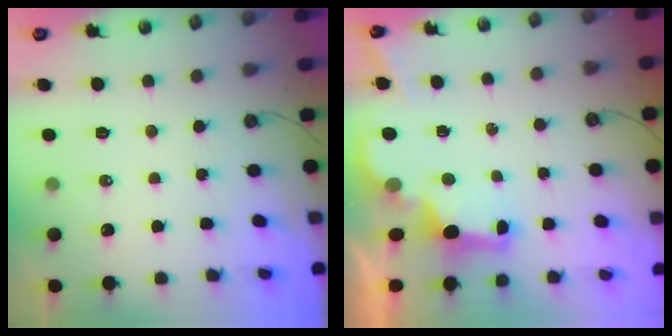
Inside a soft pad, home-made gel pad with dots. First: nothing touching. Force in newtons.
{"total": 2.8, "press": 2.7, "slide": 0.9}